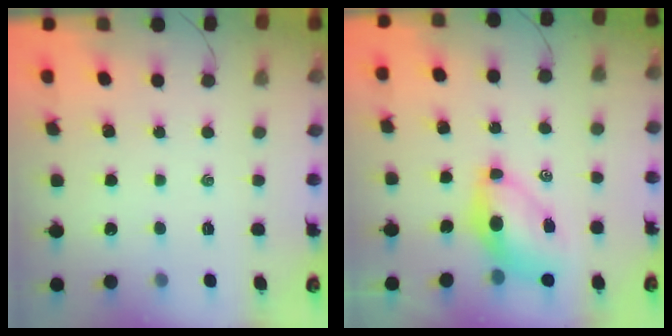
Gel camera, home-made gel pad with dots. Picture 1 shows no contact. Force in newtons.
{"total": 8.9, "press": 8.6, "slide": 2.2}